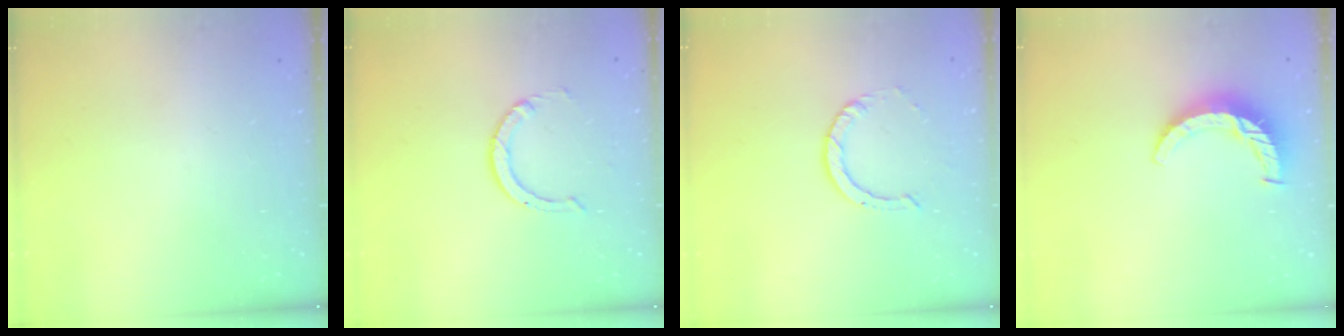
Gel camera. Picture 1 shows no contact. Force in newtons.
{"total": 2.8, "press": 2.8, "slide": 0.2}
{"total": 3.5, "press": 3.5, "slide": 0.4}
{"total": 9.3, "press": 9.3, "slide": 0.5}